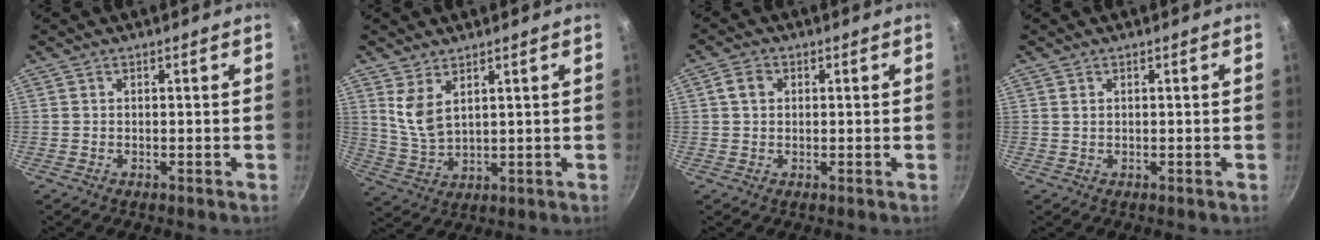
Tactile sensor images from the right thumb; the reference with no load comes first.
{"total": 6.2, "force": [3.1, 3.1, 4.4], "torque": [-0.080, -0.032, 0.072]}
{"total": 3.1, "force": [0.7, 2.5, 1.8], "torque": [-0.023, 0.005, 0.008]}
{"total": 0.6, "force": [0.3, 0.4, 0.4], "torque": [-0.007, 0.001, 0.006]}